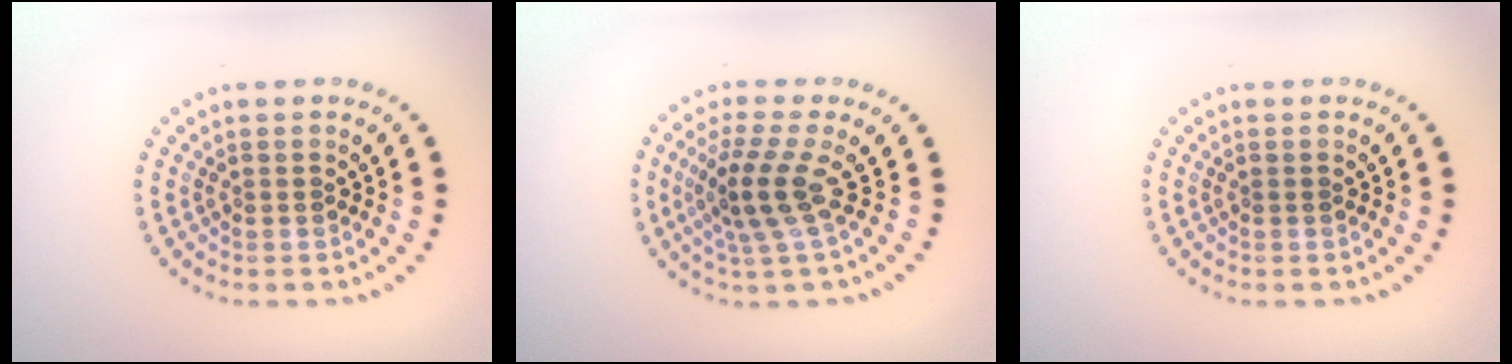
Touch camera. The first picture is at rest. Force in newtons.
{"total": 3.8, "press": 2.7, "slide": 2.6}
{"total": 0.0}